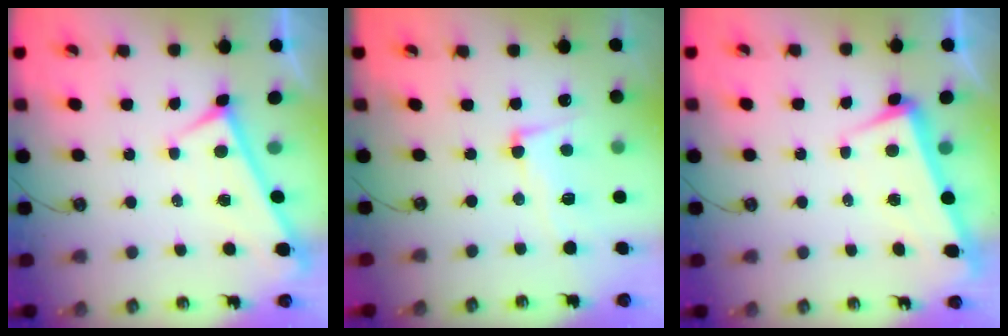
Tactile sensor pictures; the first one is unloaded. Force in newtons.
{"total": 4.7, "press": 4.5, "slide": 1.5}
{"total": 2.4, "press": 1.6, "slide": 1.8}